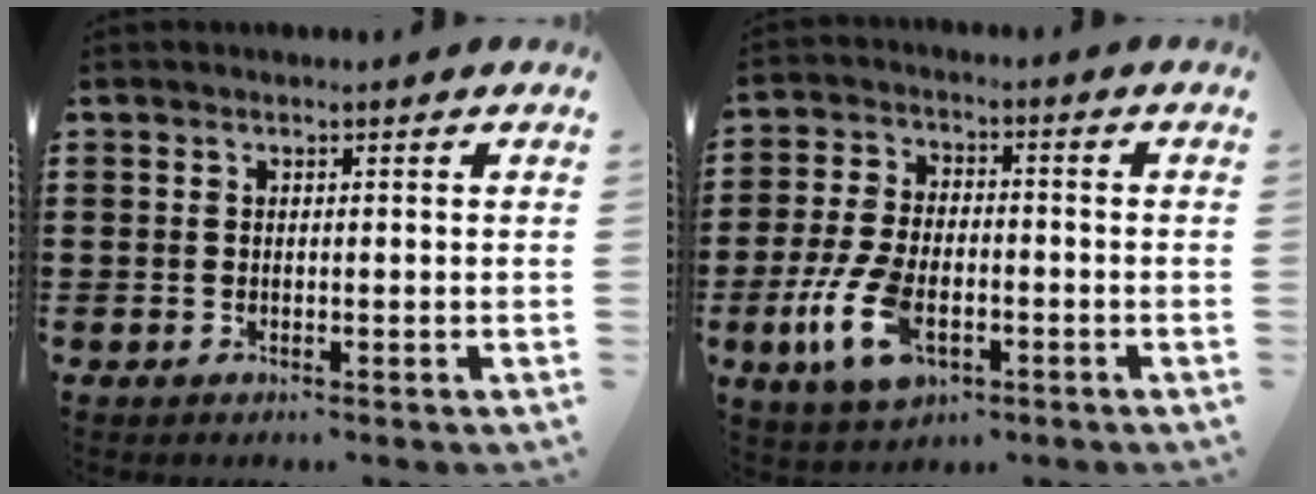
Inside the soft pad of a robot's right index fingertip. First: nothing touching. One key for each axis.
{"total": 9.9, "fx": -3.9, "fy": 5.0, "fz": 7.6, "tx": -0.191, "ty": -0.010, "tz": -0.077}